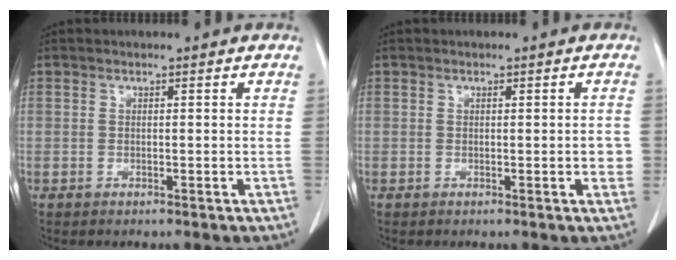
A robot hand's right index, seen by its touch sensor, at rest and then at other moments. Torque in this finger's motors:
{"motor_torque": [0.43, -0.21, 0.20, 0.03]}